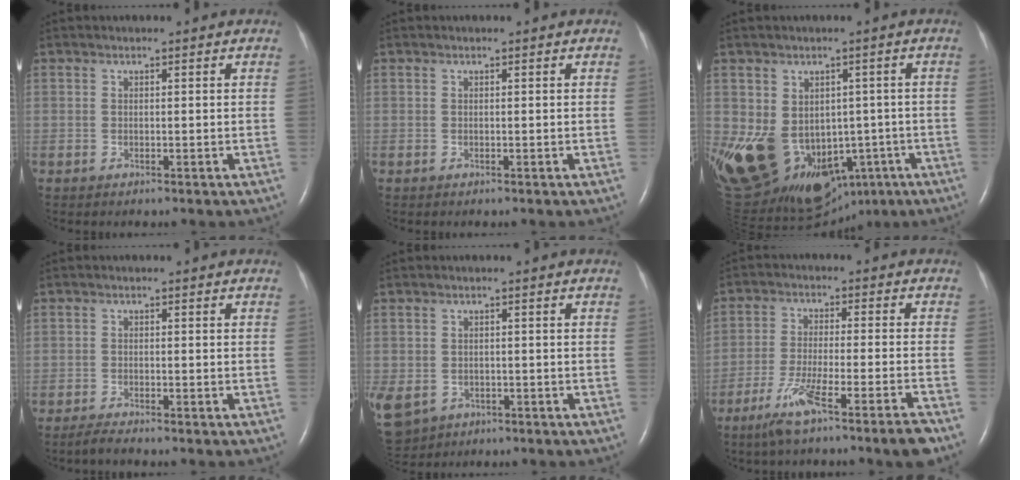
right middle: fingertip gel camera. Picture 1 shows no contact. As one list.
[{"total": 0.0}, {"total": 27.4, "force": [-11.1, 19.5, 15.9], "torque": [-0.352, -0.022, -0.132]}, {"total": 1.7, "force": [-1.6, -0.1, 0.7], "torque": [-0.028, -0.008, -0.033]}, {"total": 17.9, "force": [-7.3, 14.3, 7.9], "torque": [-0.265, -0.023, -0.094]}, {"total": 9.8, "force": [-6.6, -1.0, 7.2], "torque": [-0.125, -0.026, -0.115]}]